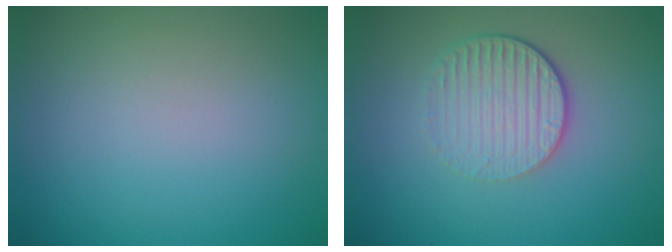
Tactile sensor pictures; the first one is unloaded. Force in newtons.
{"total": 4.3, "press": 2.8, "slide": 3.2}